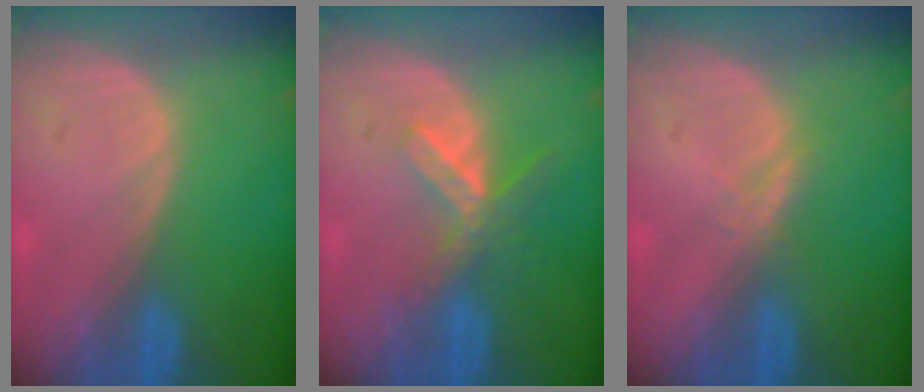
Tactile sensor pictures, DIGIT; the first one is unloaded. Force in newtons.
{"total": 5.5, "press": 5.0, "slide": 2.3}
{"total": 1.3, "press": 1.3, "slide": 0.1}